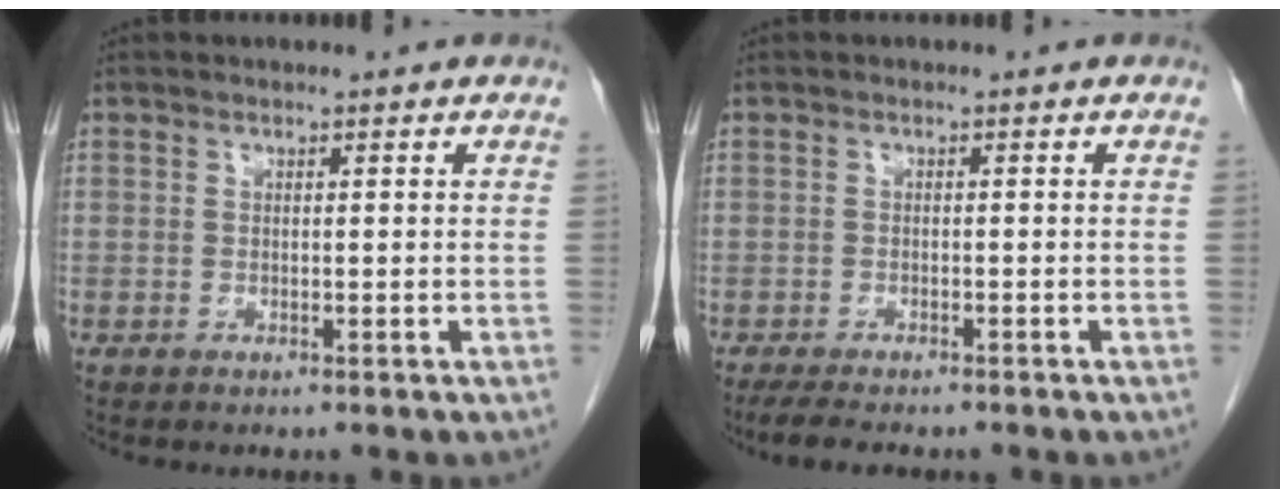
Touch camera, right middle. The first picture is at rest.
{"total": 5.6, "force": [-4.6, 1.3, 2.9], "torque": [-0.047, -0.012, -0.067]}